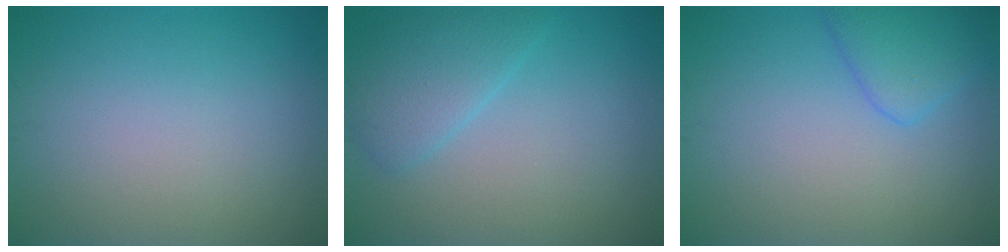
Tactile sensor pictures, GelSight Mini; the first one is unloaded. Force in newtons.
{"total": 3.0, "press": 3.0, "slide": 0.1}
{"total": 2.9, "press": 2.9, "slide": 0.2}